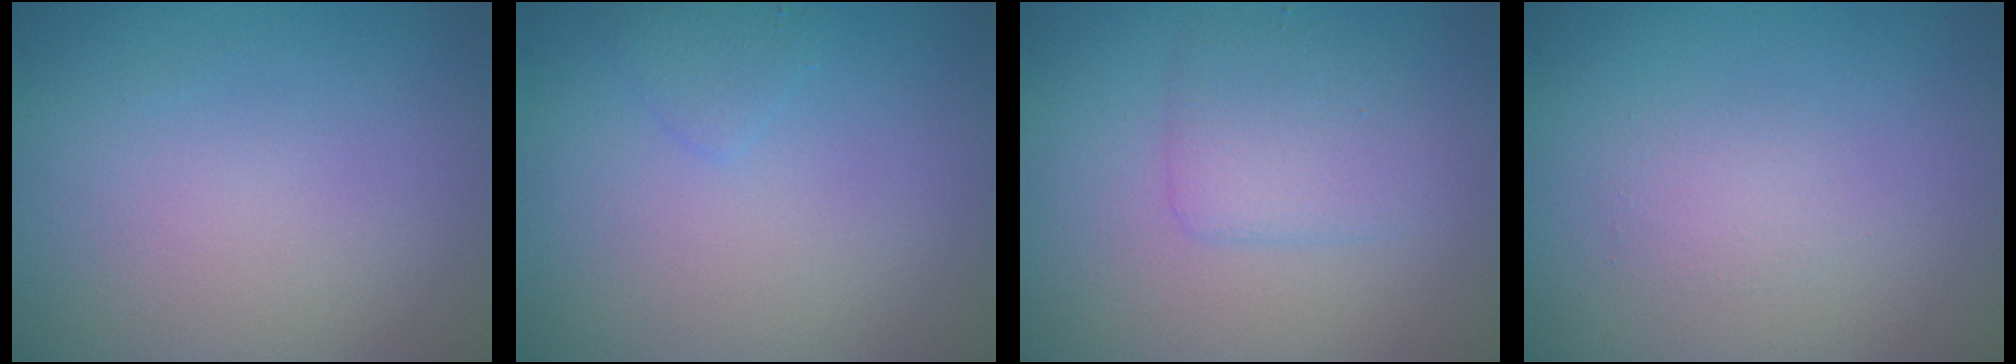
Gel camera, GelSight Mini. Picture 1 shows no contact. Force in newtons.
{"total": 1.0, "press": 1.0, "slide": 0.1}
{"total": 2.7, "press": 2.7, "slide": 0.1}
{"total": 1.0, "press": 1.0, "slide": 0.0}